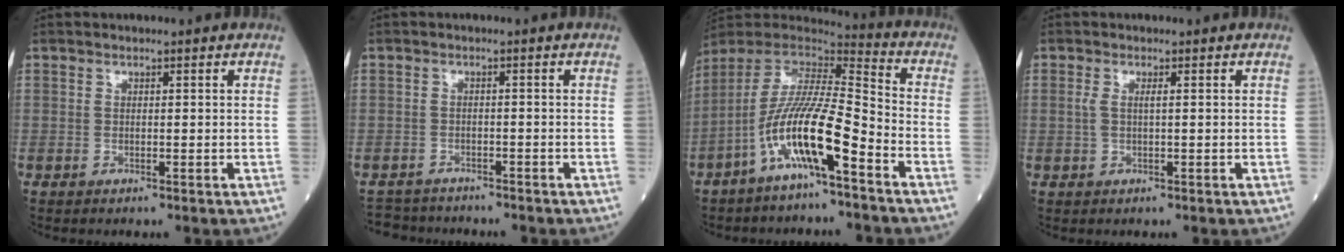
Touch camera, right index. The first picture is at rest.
{"total": 5.2, "force": [-4.9, 1.7, 0.0], "torque": [0.004, -0.006, -0.079]}
{"total": 14.3, "force": [-7.0, 1.2, 12.4], "torque": [-0.247, -0.007, -0.135]}
{"total": 1.6, "force": [0.3, 0.2, 1.6], "torque": [-0.042, 0.005, 0.005]}